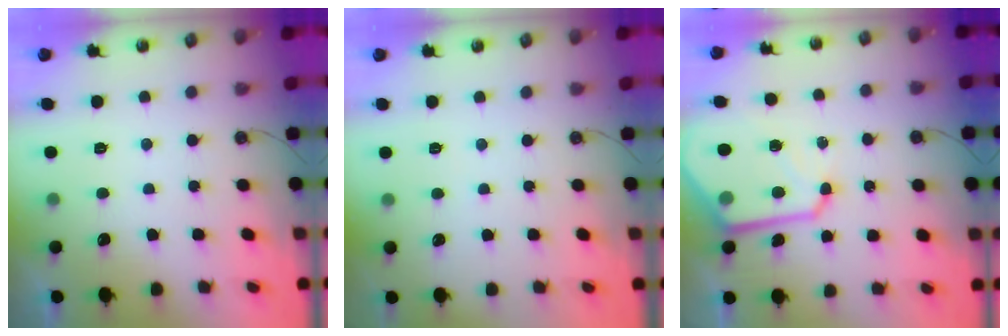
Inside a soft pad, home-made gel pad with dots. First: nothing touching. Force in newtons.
{"total": 3.0, "press": 2.9, "slide": 0.4}
{"total": 13.9, "press": 13.9, "slide": 1.4}